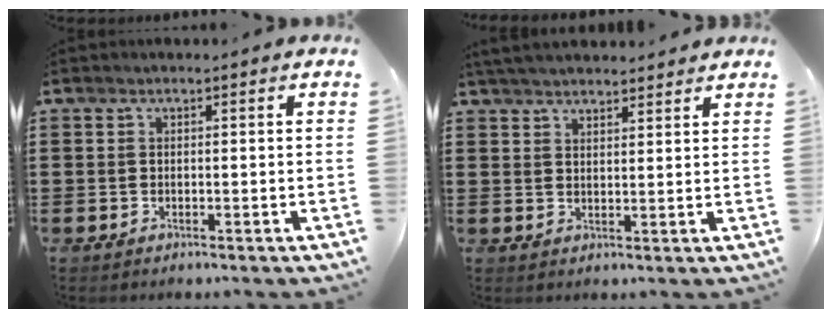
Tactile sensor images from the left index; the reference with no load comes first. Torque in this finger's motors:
{"motor_torque": [1.29, 0.85, 0.61, 0.12]}